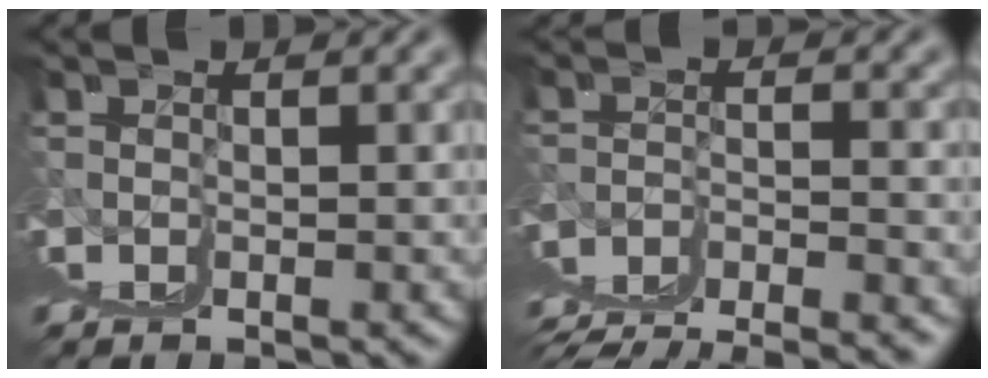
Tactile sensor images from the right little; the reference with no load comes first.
{"total": 2.3, "force": [0.8, -0.3, 2.2], "torque": [-0.040, 0.000, 0.018]}